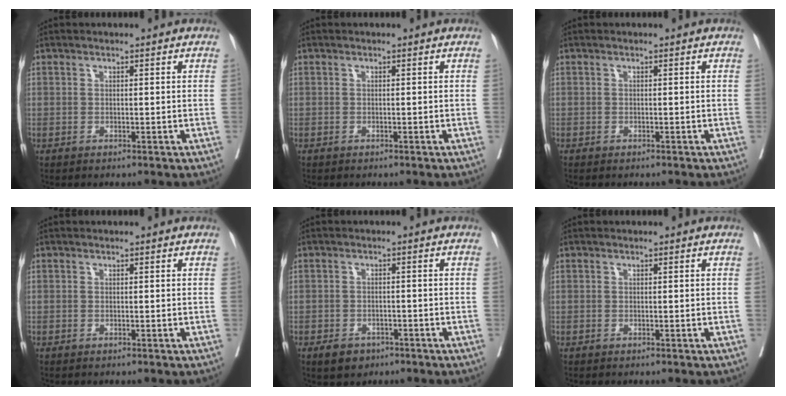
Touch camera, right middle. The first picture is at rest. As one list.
[{"total": 0.0}, {"total": 1.3, "force": [-1.1, 0.2, 0.5], "torque": [-0.015, -0.005, -0.015]}, {"total": 0.0}, {"total": 3.3, "force": [-2.2, 2.1, 1.3], "torque": [-0.026, 0.000, -0.027]}, {"total": 0.0}]